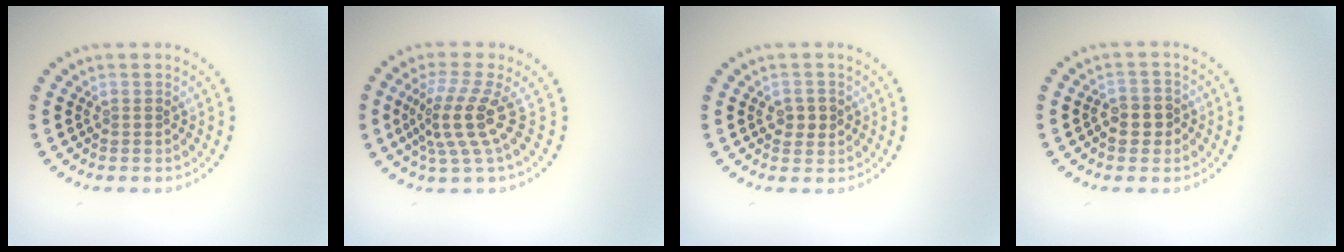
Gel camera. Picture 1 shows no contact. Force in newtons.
{"total": 4.0, "press": 2.8, "slide": 2.9}
{"total": 1.9, "press": 1.9, "slide": 0.1}
{"total": 2.3, "press": 2.2, "slide": 0.5}